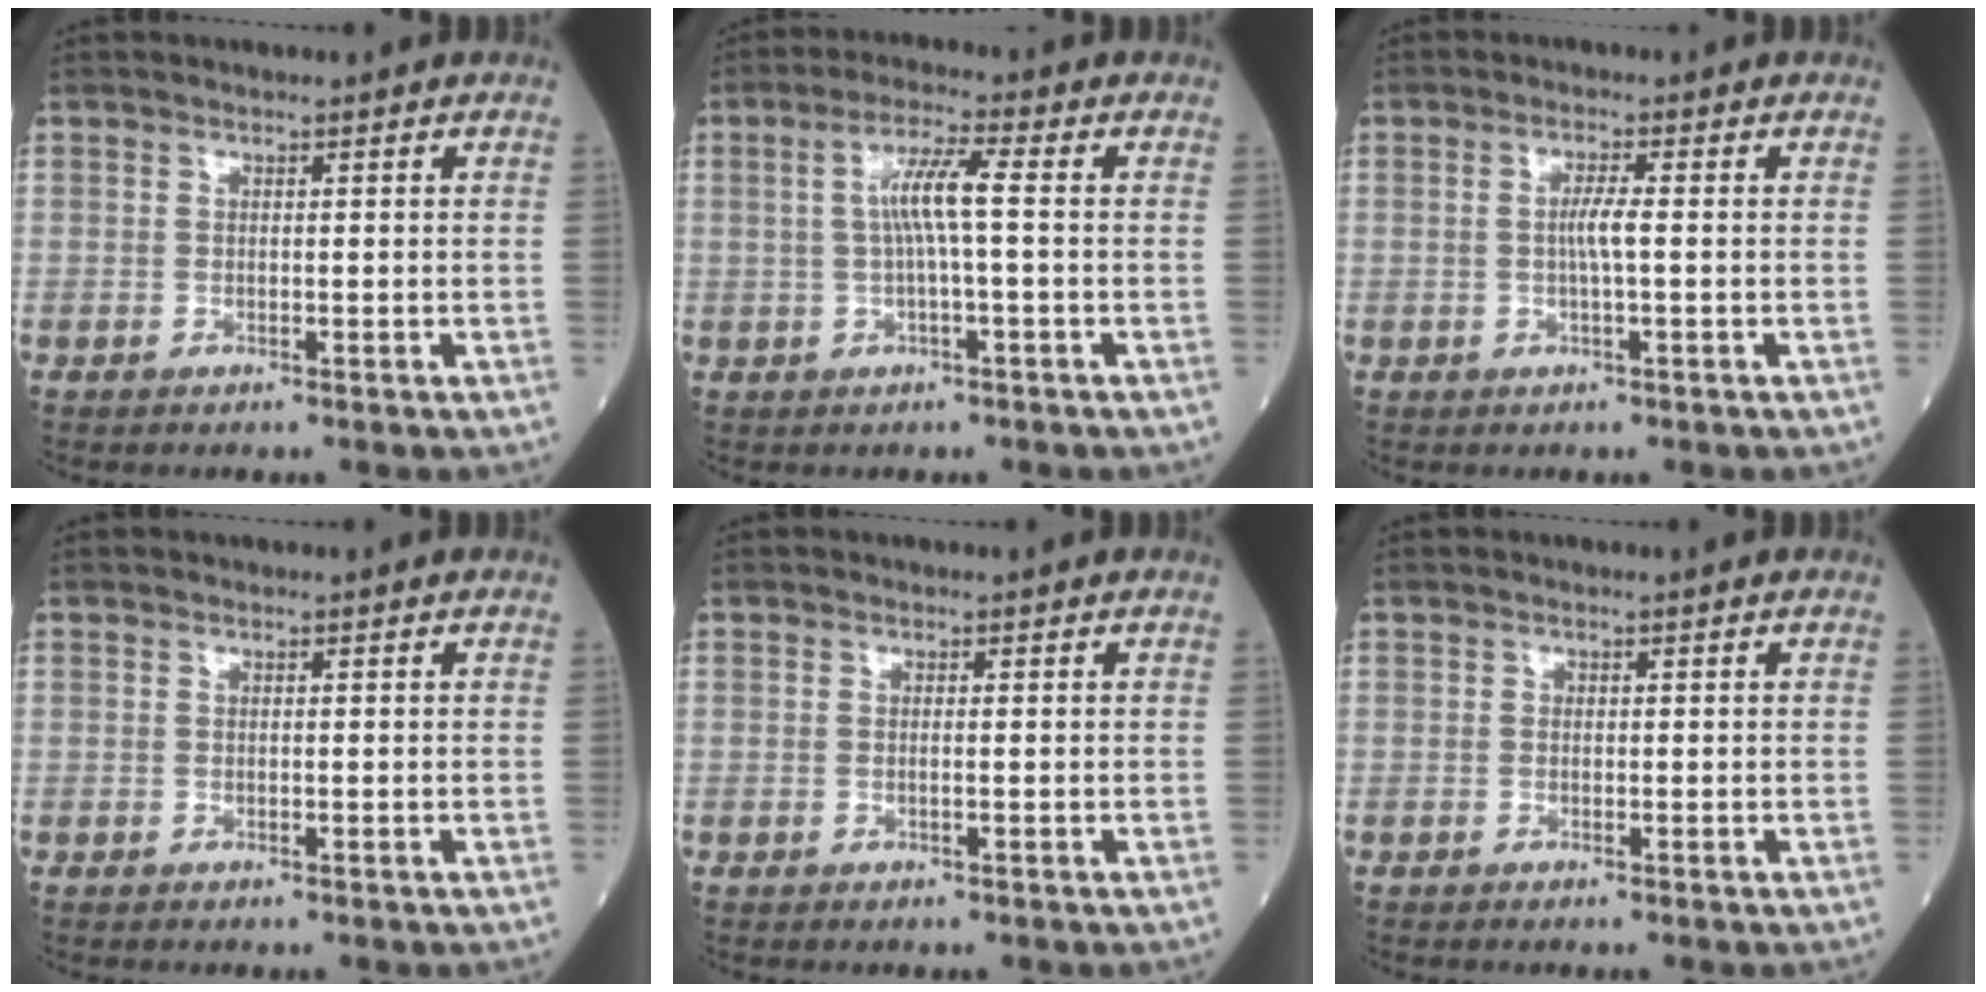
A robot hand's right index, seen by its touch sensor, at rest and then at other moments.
{"total": 5.8, "force": [0.4, 0.0, 5.7], "torque": [-0.114, 0.012, 0.007]}
{"total": 2.6, "force": [-0.1, -0.1, 2.6], "torque": [-0.052, -0.002, -0.003]}
{"total": 0.0}
{"total": 0.5, "force": [0.0, -0.1, 0.5], "torque": [-0.012, -0.001, -0.001]}
{"total": 0.0}